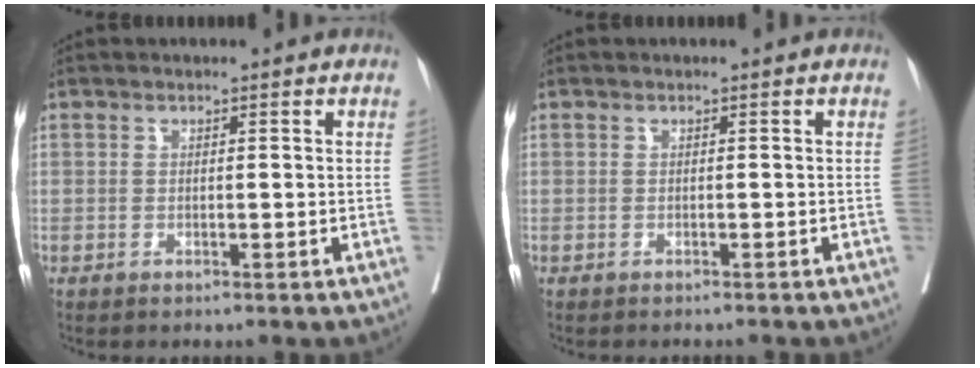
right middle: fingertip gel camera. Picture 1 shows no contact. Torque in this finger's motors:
{"motor_torque": [-0.07, -0.04, -0.03, 0.00]}